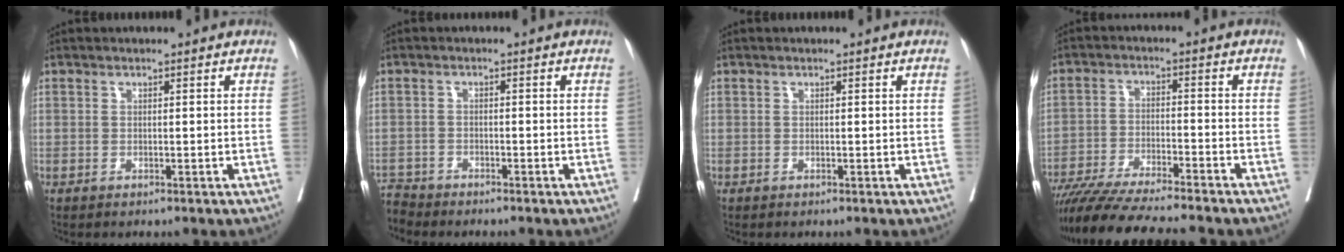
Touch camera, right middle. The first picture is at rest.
{"total": 2.9, "force": [-2.8, 0.1, -0.8], "torque": [0.018, -0.013, -0.053]}
{"total": 0.0}
{"total": 14.9, "force": [-13.0, -0.2, 7.2], "torque": [-0.111, -0.030, -0.211]}